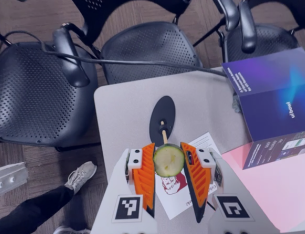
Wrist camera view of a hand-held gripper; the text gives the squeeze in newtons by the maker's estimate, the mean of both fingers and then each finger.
{"total": 14.5, "left": 15.0, "right": 14.0}